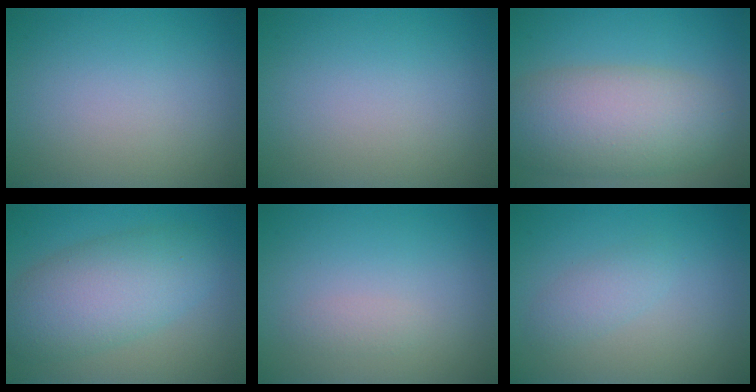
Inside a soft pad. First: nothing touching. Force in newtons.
{"total": 0.0}
{"total": 8.4, "press": 8.4, "slide": 0.4}
{"total": 6.9, "press": 6.9, "slide": 0.4}
{"total": 0.8, "press": 0.8, "slide": 0.0}
{"total": 1.6, "press": 1.6, "slide": 0.1}